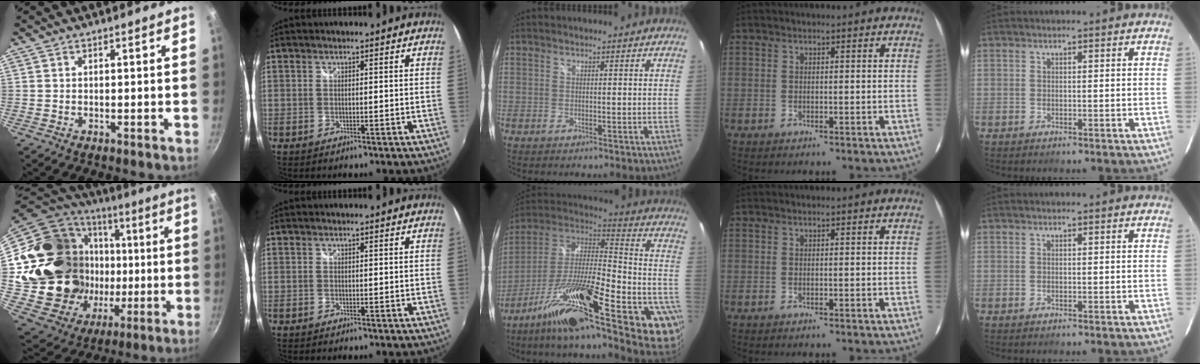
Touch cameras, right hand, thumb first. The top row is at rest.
{"thumb": {"total": 29.4, "force": [0.1, 23.4, 17.9], "torque": [-0.306, 0.032, 0.025]}, "middle": {"total": 31.0, "force": [-18.7, 7.2, 23.6], "torque": [-0.323, -0.019, -0.297]}}